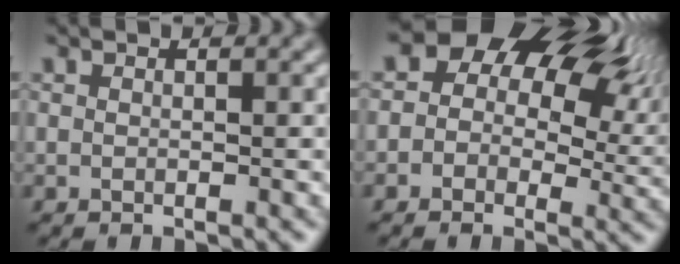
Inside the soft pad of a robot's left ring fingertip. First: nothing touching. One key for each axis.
{"total": 14.0, "fx": 5.8, "fy": 9.6, "fz": 8.4, "tx": -0.122, "ty": 0.061, "tz": 0.077}